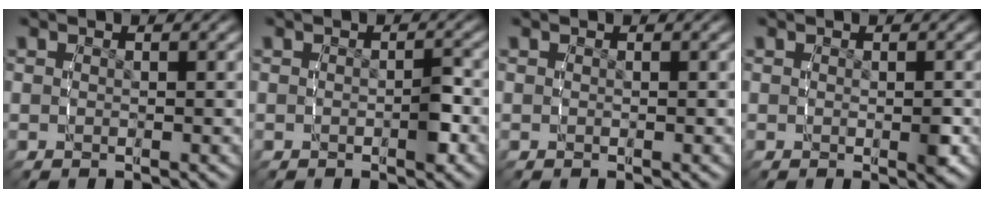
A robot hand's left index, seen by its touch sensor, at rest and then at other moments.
{"total": 1.1, "force": [-0.5, 0.5, 0.9], "torque": [-0.007, 0.004, -0.010]}
{"total": 0.0}
{"total": 0.7, "force": [-0.2, 0.1, 0.6], "torque": [-0.002, -0.002, 0.000]}